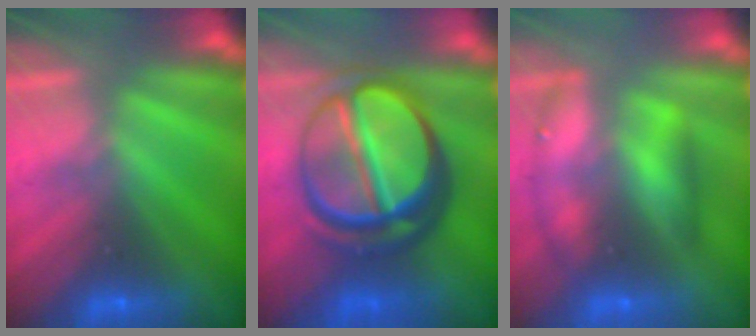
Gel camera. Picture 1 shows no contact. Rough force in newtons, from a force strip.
{"total": 7.1}
{"total": 2.6}